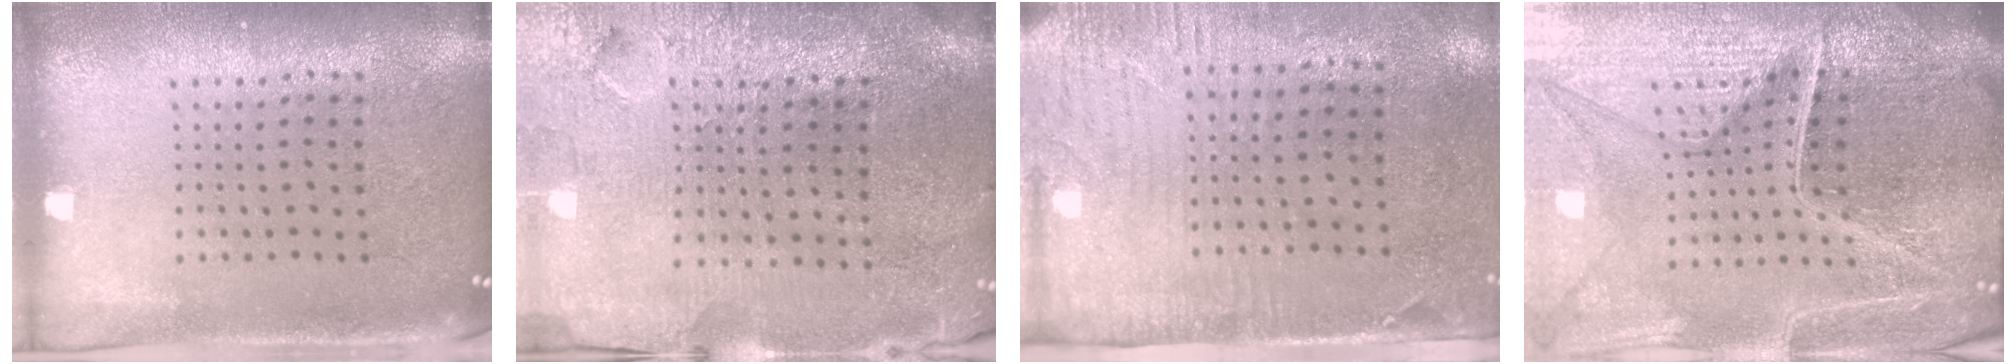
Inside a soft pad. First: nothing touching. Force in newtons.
{"total": 3.6, "press": 3.4, "slide": 1.4}
{"total": 2.9, "press": 2.4, "slide": 1.7}
{"total": 5.8, "press": 5.4, "slide": 2.1}